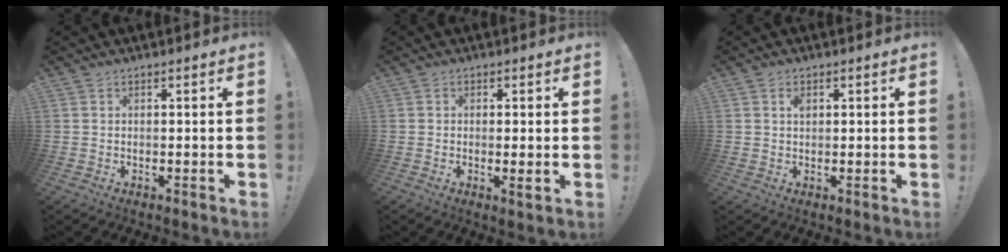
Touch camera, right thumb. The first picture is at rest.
{"total": 2.4, "force": [0.1, 0.0, 2.4], "torque": [-0.034, -0.007, -0.001]}
{"total": 1.5, "force": [0.6, 1.0, 0.9], "torque": [-0.005, -0.005, 0.008]}